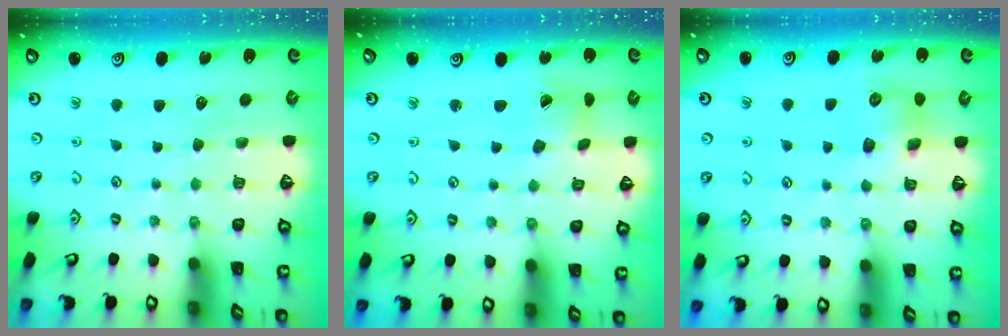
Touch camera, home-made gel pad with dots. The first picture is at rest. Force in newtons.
{"total": 4.5, "press": 4.5, "slide": 0.4}
{"total": 8.9, "press": 8.8, "slide": 0.7}